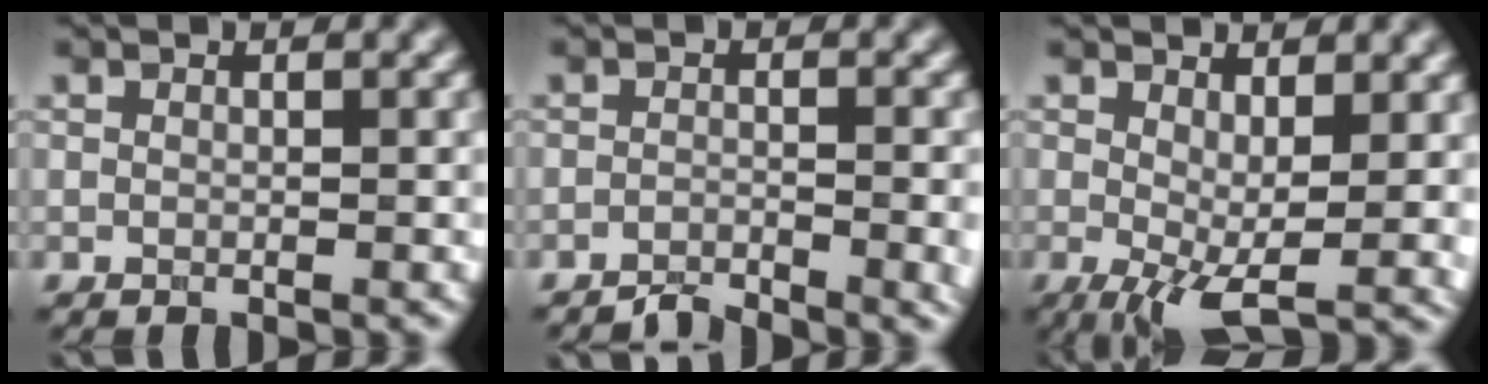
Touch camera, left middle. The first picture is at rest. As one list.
[{"total": 3.2, "force": [-2.4, 0.9, 1.9], "torque": [-0.026, -0.003, -0.044]}, {"total": 6.2, "force": [0.1, 2.4, 5.8], "torque": [-0.107, -0.017, 0.008]}]